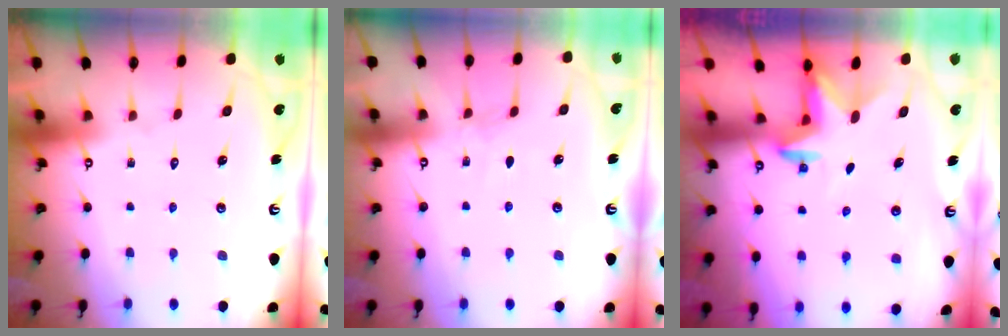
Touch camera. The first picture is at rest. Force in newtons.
{"total": 2.5, "press": 2.5, "slide": 0.3}
{"total": 2.9, "press": 2.8, "slide": 0.7}